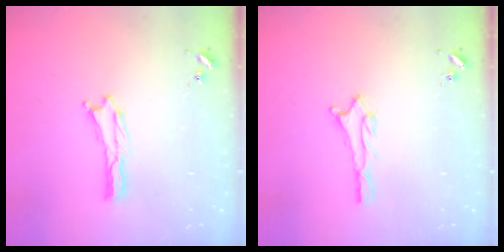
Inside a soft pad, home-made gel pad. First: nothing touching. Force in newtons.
{"total": 2.0, "press": 2.0, "slide": 0.2}